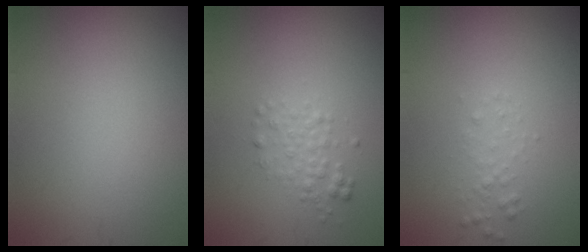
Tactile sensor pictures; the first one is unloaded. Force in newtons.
{"total": 1.8, "press": 1.8, "slide": 0.0}
{"total": 1.0, "press": 1.0, "slide": 0.1}